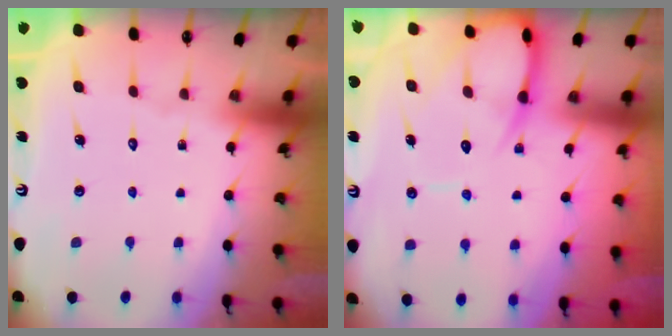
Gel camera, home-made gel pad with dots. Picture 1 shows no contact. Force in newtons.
{"total": 10.2, "press": 10.2, "slide": 1.1}